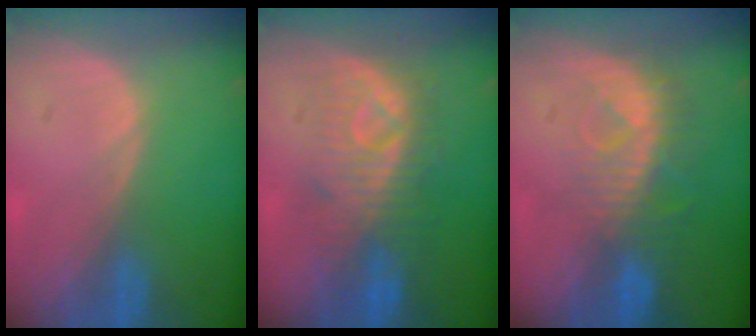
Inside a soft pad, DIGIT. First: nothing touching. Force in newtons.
{"total": 8.2, "press": 8.2, "slide": 0.2}
{"total": 8.2, "press": 7.4, "slide": 3.5}